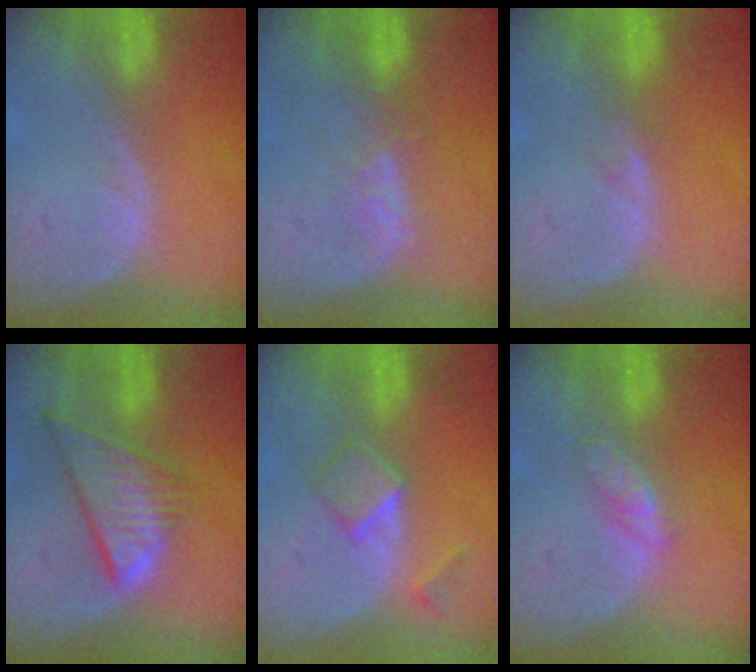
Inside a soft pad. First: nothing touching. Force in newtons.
{"total": 2.6, "press": 2.5, "slide": 0.8}
{"total": 0.8, "press": 0.8, "slide": 0.0}
{"total": 8.7, "press": 7.4, "slide": 4.6}
{"total": 5.2, "press": 4.4, "slide": 2.7}
{"total": 3.4, "press": 3.4, "slide": 0.2}